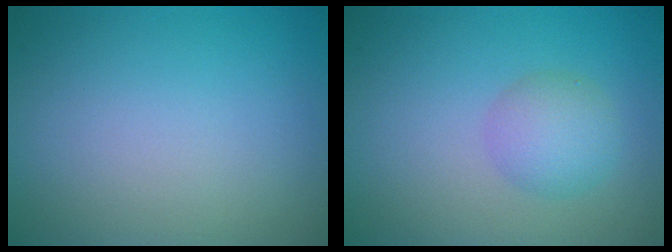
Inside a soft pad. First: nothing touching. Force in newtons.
{"total": 2.9, "press": 2.9, "slide": 0.1}